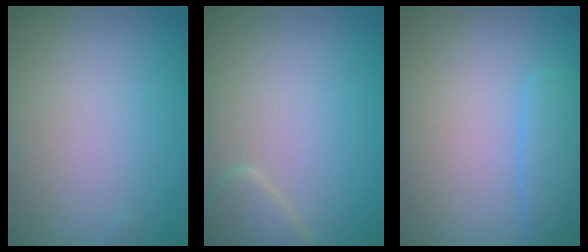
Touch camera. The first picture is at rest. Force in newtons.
{"total": 1.9, "press": 1.9, "slide": 0.1}
{"total": 2.5, "press": 2.5, "slide": 0.1}